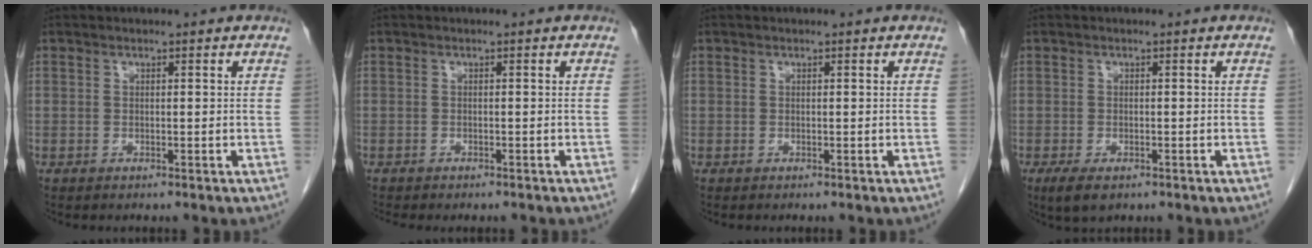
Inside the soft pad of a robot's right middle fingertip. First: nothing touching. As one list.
[{"total": 2.7, "force": [-2.5, 0.6, 1.1], "torque": [-0.018, -0.007, -0.029]}, {"total": 0.0}, {"total": 3.3, "force": [-2.0, 1.3, 2.3], "torque": [-0.050, -0.009, -0.027]}]